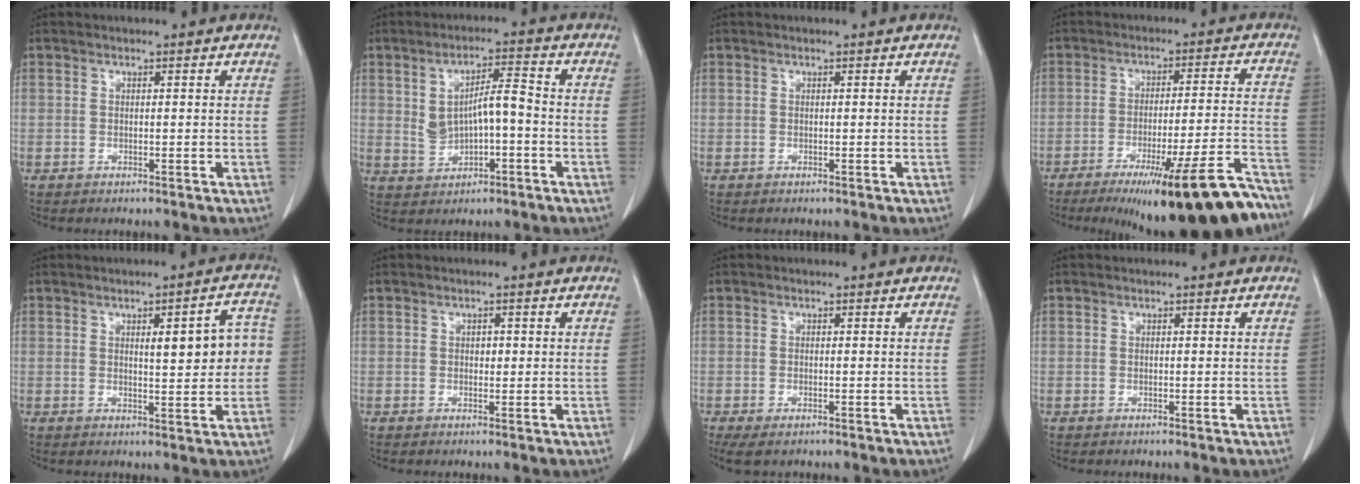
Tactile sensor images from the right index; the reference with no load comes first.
{"total": 6.5, "force": [0.0, 2.2, 6.1], "torque": [-0.109, 0.015, 0.007]}
{"total": 0.0}
{"total": 18.6, "force": [-14.2, -0.1, 12.0], "torque": [-0.113, -0.010, -0.208]}
{"total": 7.4, "force": [0.8, 2.0, 7.1], "torque": [-0.089, 0.018, 0.013]}
{"total": 1.0, "force": [0.1, 0.7, 0.7], "torque": [-0.010, 0.001, 0.001]}
{"total": 3.7, "force": [-2.5, 1.3, 2.4], "torque": [-0.042, -0.013, -0.036]}
{"total": 0.0}